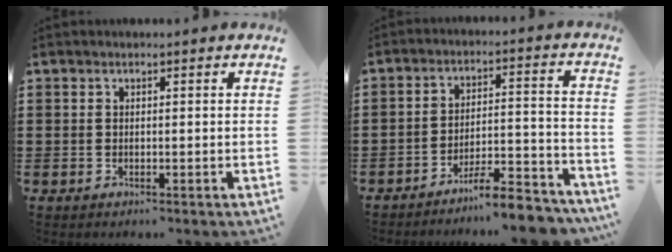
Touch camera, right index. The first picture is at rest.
{"total": 7.6, "force": [-7.0, 0.3, 3.0], "torque": [-0.040, 0.009, -0.129]}